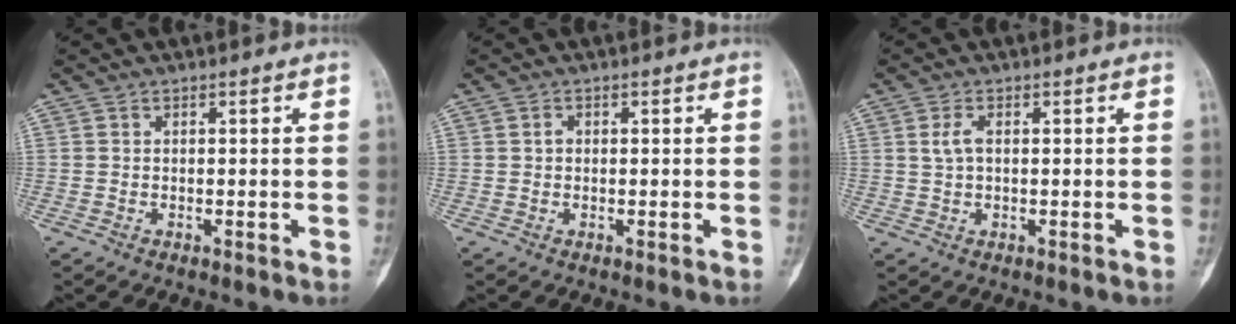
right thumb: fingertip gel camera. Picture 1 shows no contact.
{"total": 1.0, "force": [0.1, 0.8, 0.6], "torque": [-0.008, 0.003, 0.001]}
{"total": 2.5, "force": [0.5, 1.3, 2.1], "torque": [-0.046, 0.004, 0.010]}